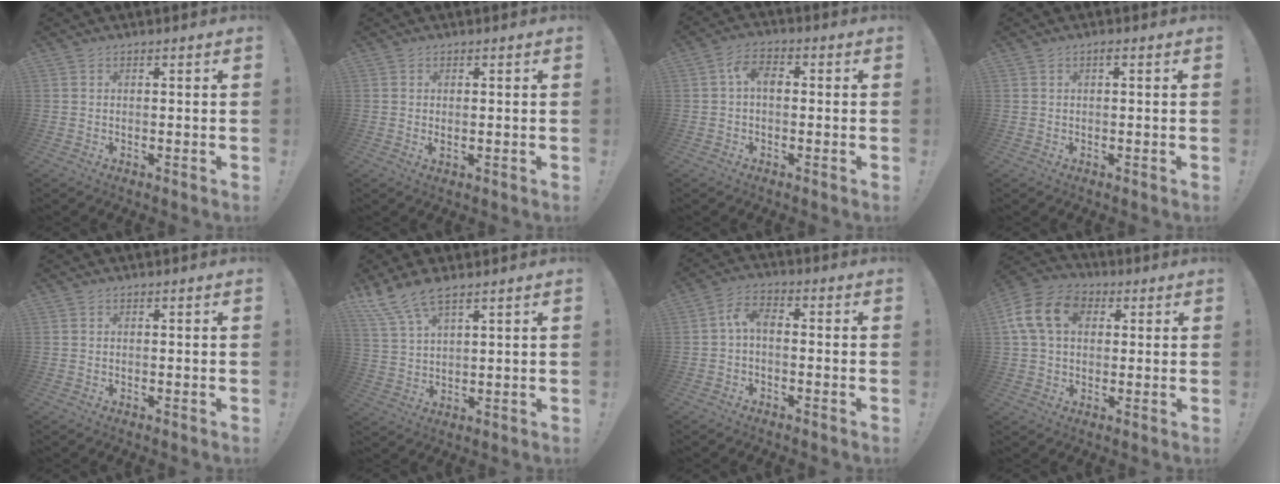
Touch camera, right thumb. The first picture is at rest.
{"total": 1.1, "force": [0.7, 0.2, 0.9], "torque": [-0.002, -0.007, 0.009]}
{"total": 5.7, "force": [0.6, 3.4, 4.6], "torque": [-0.092, 0.009, 0.011]}
{"total": 0.9, "force": [0.4, 0.3, 0.7], "torque": [-0.011, -0.001, 0.006]}
{"total": 0.0}
{"total": 7.8, "force": [6.1, 2.0, 4.4], "torque": [-0.100, -0.023, 0.118]}
{"total": 5.8, "force": [-0.4, 3.1, 4.9], "torque": [-0.103, 0.009, -0.010]}
{"total": 14.8, "force": [3.8, 11.0, 9.2], "torque": [-0.161, 0.006, 0.076]}